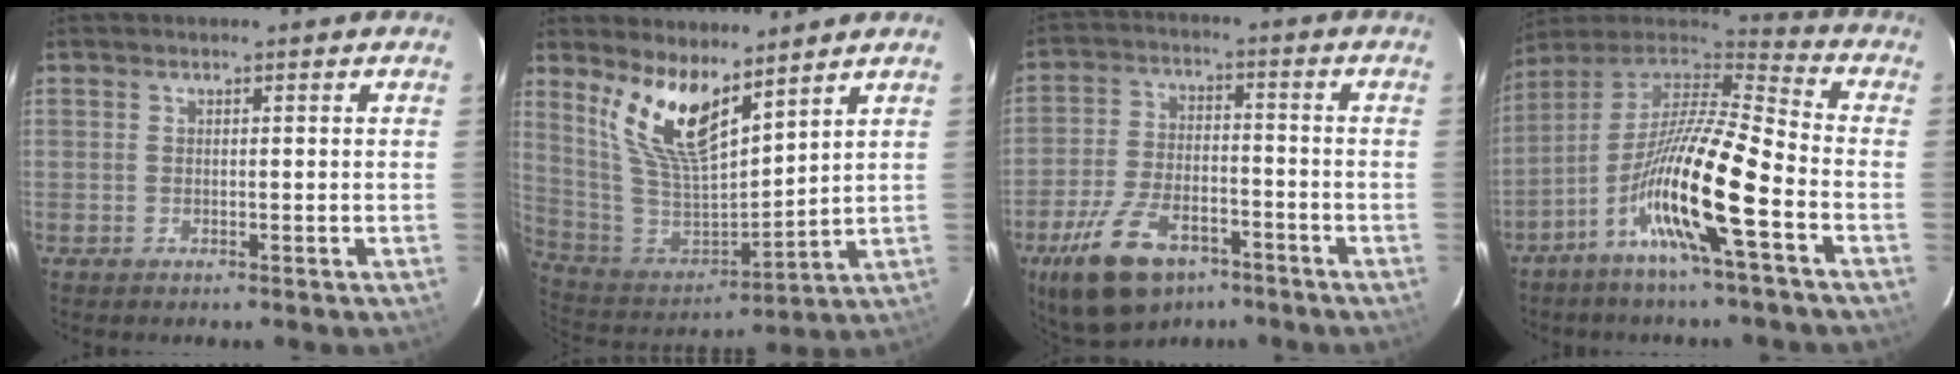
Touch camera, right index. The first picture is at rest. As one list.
[{"total": 14.4, "force": [9.6, 5.0, 9.5], "torque": [-0.188, -0.008, 0.203]}, {"total": 15.6, "force": [-9.5, 7.9, 9.5], "torque": [-0.205, -0.015, -0.162]}, {"total": 17.1, "force": [-7.7, 1.6, 15.2], "torque": [-0.275, -0.016, -0.156]}]